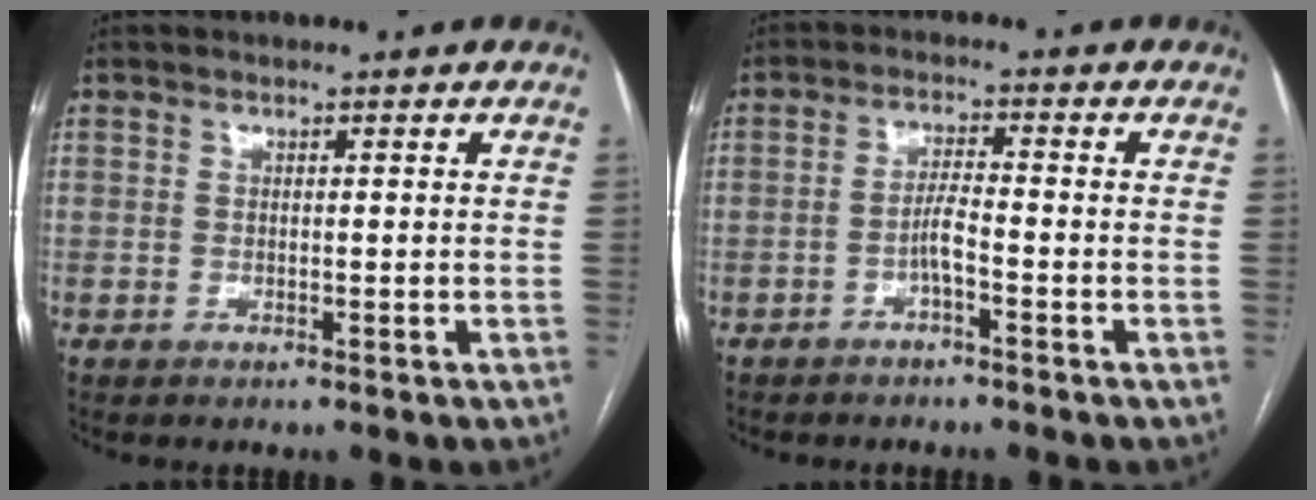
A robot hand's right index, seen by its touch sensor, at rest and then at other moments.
{"total": 3.0, "force": [-1.5, 0.2, 2.5], "torque": [-0.048, 0.003, -0.031]}